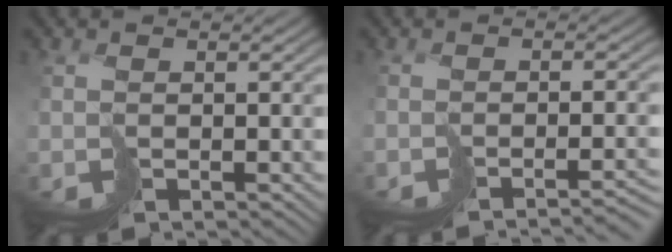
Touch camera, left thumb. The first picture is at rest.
{"total": 3.6, "force": [-3.1, -0.1, 1.8], "torque": [-0.014, -0.010, -0.041]}